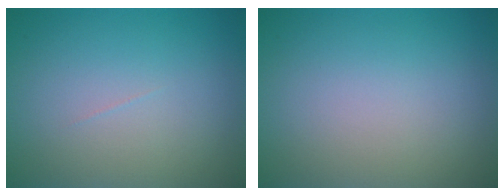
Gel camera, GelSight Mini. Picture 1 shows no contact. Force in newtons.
{"total": 0.0}